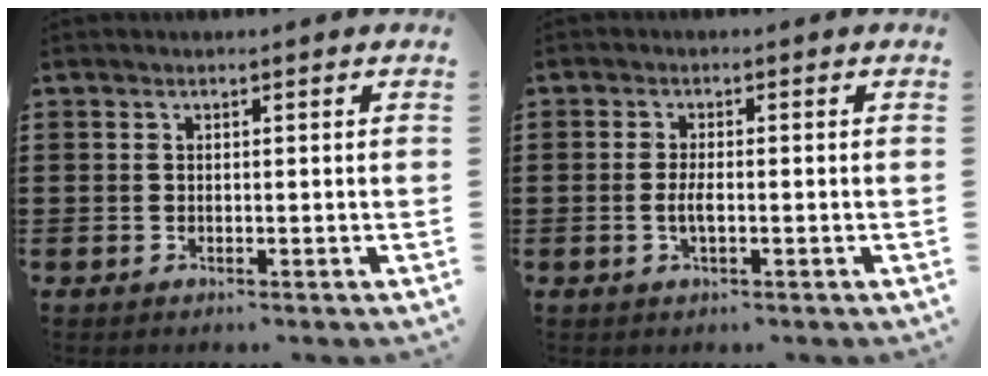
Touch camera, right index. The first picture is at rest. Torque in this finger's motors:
{"motor_torque": [2.14, 0.00, 0.23, 0.09]}